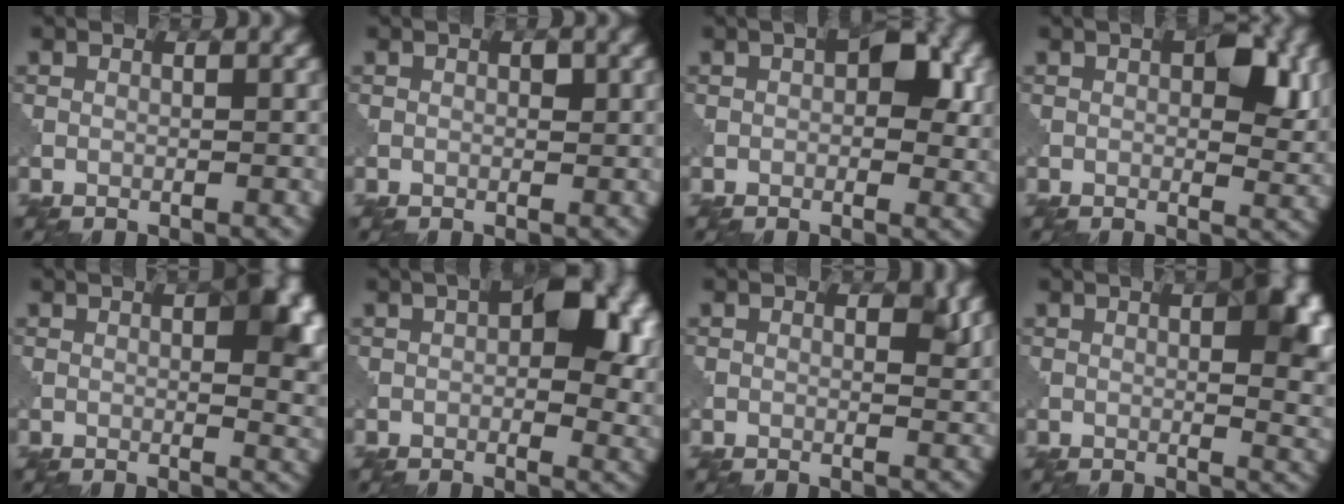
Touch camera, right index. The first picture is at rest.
{"total": 0.8, "force": [0.2, 0.5, 0.6], "torque": [-0.005, -0.003, 0.006]}
{"total": 5.2, "force": [1.0, 2.9, 4.2], "torque": [-0.046, -0.002, 0.015]}
{"total": 5.7, "force": [1.4, 2.9, 4.6], "torque": [-0.054, -0.006, 0.023]}
{"total": 7.7, "force": [1.9, 2.8, 7.0], "torque": [-0.061, -0.001, 0.026]}
{"total": 8.8, "force": [1.8, 4.8, 7.1], "torque": [-0.078, -0.001, 0.024]}
{"total": 1.8, "force": [0.8, 0.8, 1.4], "torque": [-0.015, -0.009, 0.012]}
{"total": 8.5, "force": [2.0, 3.1, 7.7], "torque": [-0.062, 0.003, 0.024]}